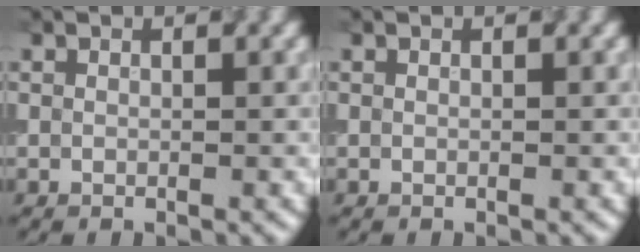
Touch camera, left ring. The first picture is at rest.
{"total": 0.0}